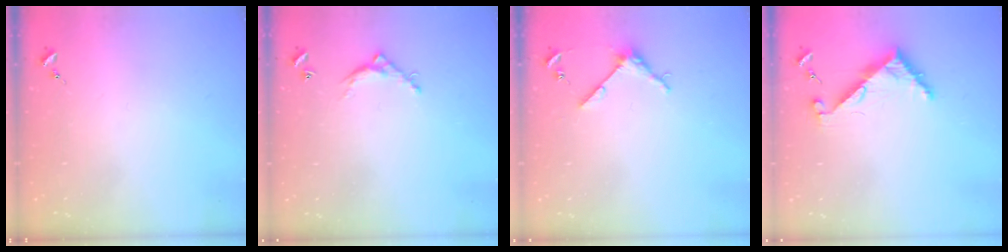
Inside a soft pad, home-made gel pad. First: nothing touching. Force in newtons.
{"total": 6.0, "press": 6.0, "slide": 0.3}
{"total": 4.0, "press": 4.0, "slide": 0.4}
{"total": 6.3, "press": 6.3, "slide": 0.5}